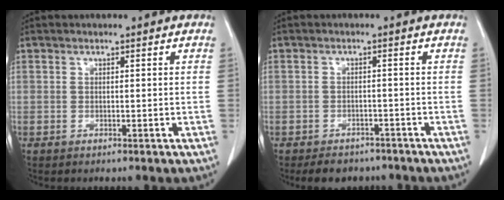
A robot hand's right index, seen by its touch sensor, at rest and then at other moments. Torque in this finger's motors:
{"motor_torque": [-0.05, -0.12, -0.01, -0.01]}